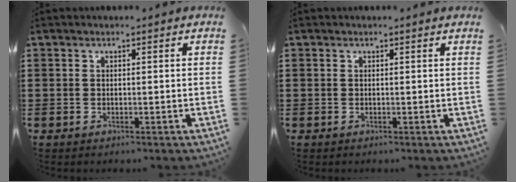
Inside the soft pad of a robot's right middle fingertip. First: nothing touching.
{"total": 0.0}